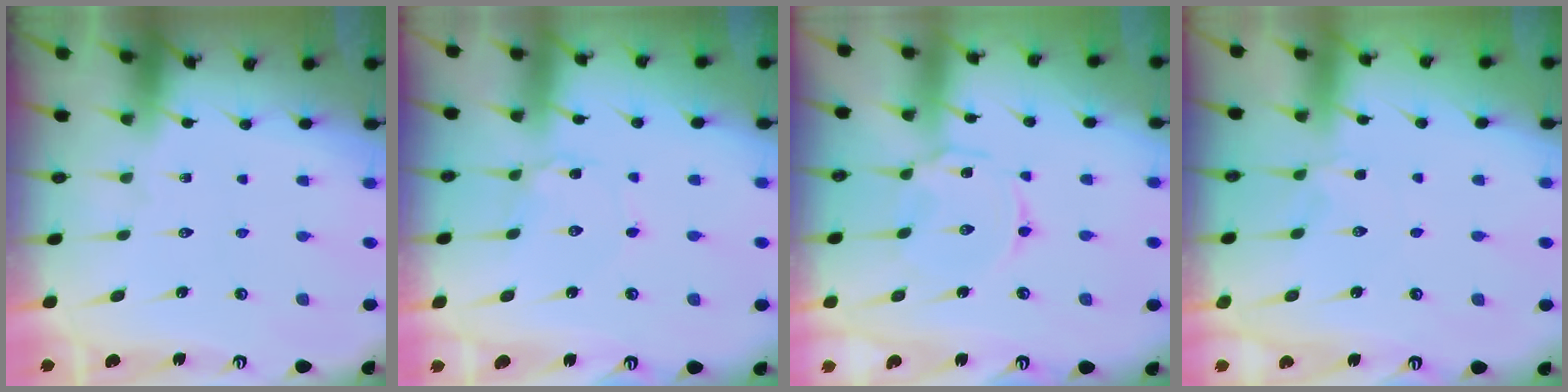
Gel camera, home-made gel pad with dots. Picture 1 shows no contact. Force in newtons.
{"total": 3.2, "press": 3.1, "slide": 0.4}
{"total": 2.9, "press": 2.9, "slide": 0.4}
{"total": 1.7, "press": 1.6, "slide": 0.5}